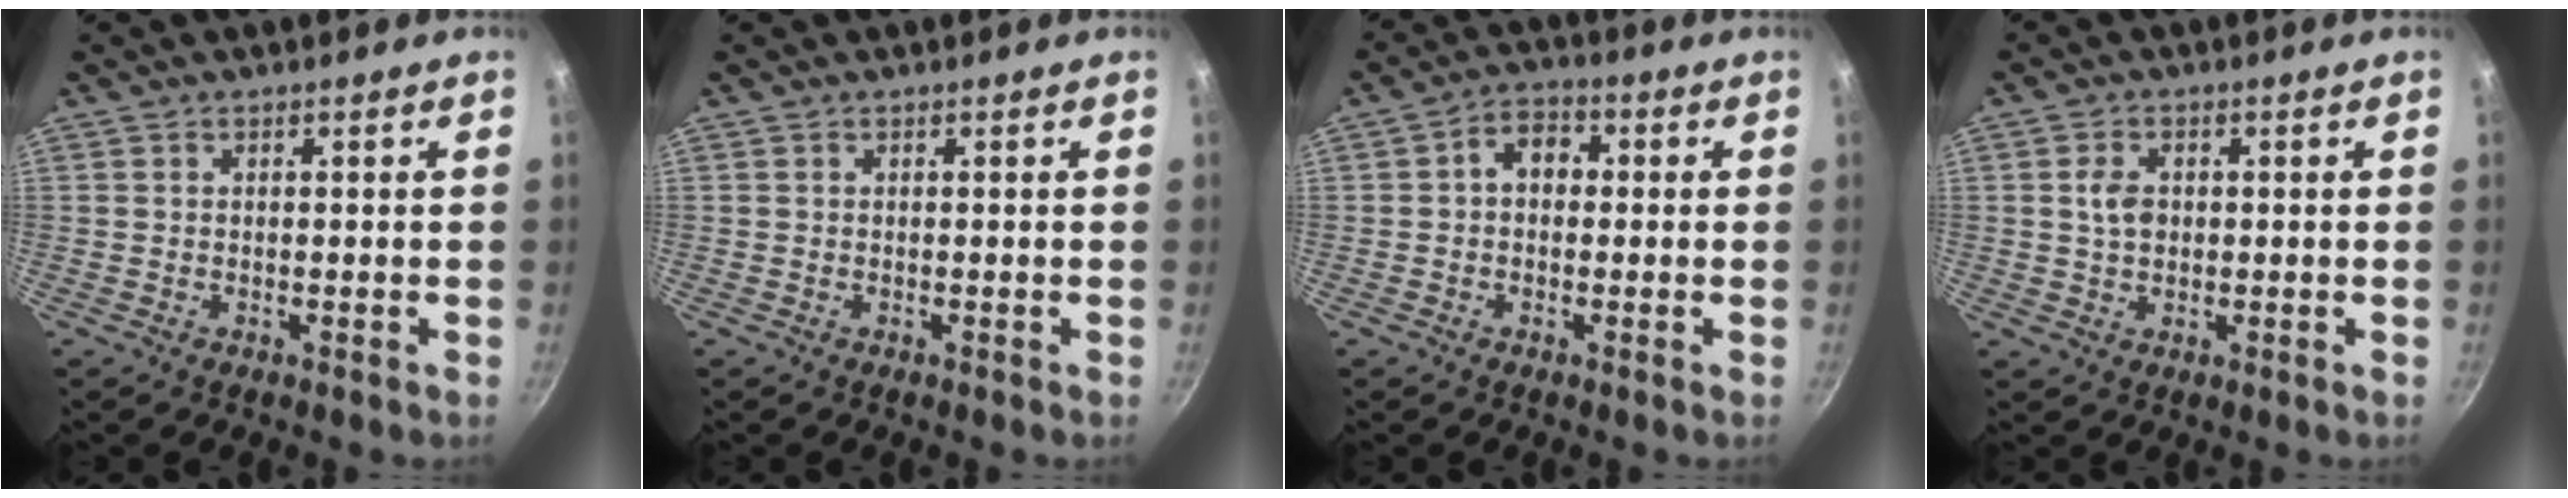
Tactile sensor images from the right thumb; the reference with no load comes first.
{"total": 0.0}
{"total": 5.5, "force": [0.4, 4.2, 3.6], "torque": [-0.030, 0.015, -0.006]}
{"total": 4.2, "force": [0.5, 3.0, 2.8], "torque": [-0.042, 0.003, 0.007]}